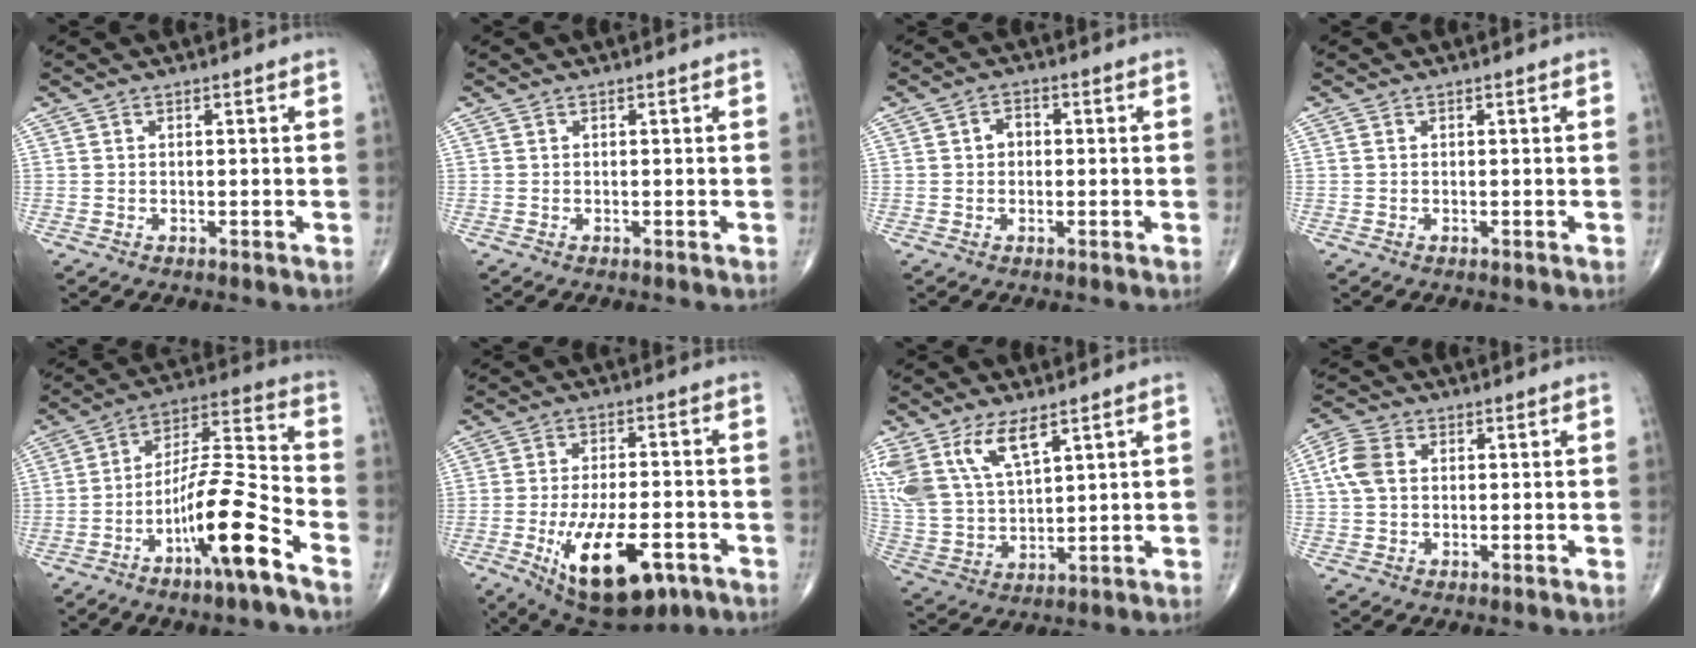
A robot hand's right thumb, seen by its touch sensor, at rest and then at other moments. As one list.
[{"total": 0.0}, {"total": 2.7, "force": [0.1, 2.1, 1.6], "torque": [-0.017, 0.011, -0.002]}, {"total": 0.0}, {"total": 15.2, "force": [-8.3, 1.9, 12.6], "torque": [-0.241, 0.060, -0.147]}, {"total": 16.3, "force": [-6.7, 7.1, 13.1], "torque": [-0.211, 0.014, -0.089]}, {"total": 13.9, "force": [7.9, 6.2, 9.6], "torque": [-0.196, -0.025, 0.169]}, {"total": 5.7, "force": [0.9, 4.0, 4.0], "torque": [-0.095, 0.014, 0.013]}]